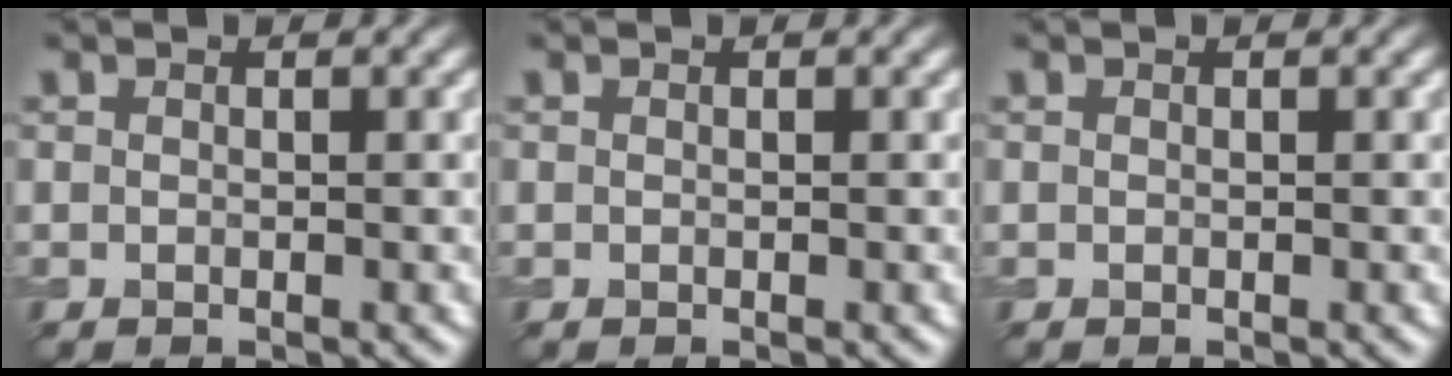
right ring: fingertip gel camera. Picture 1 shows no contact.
{"total": 0.0}
{"total": 0.0}